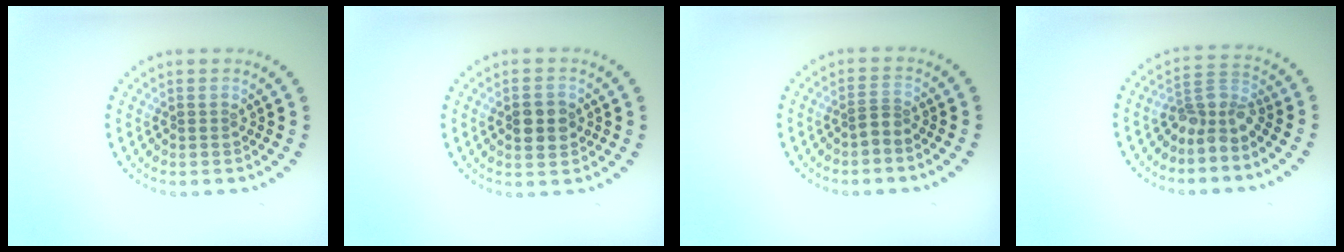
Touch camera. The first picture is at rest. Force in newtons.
{"total": 3.0, "press": 3.0, "slide": 0.1}
{"total": 1.2, "press": 0.7, "slide": 1.0}
{"total": 3.1, "press": 2.2, "slide": 2.2}